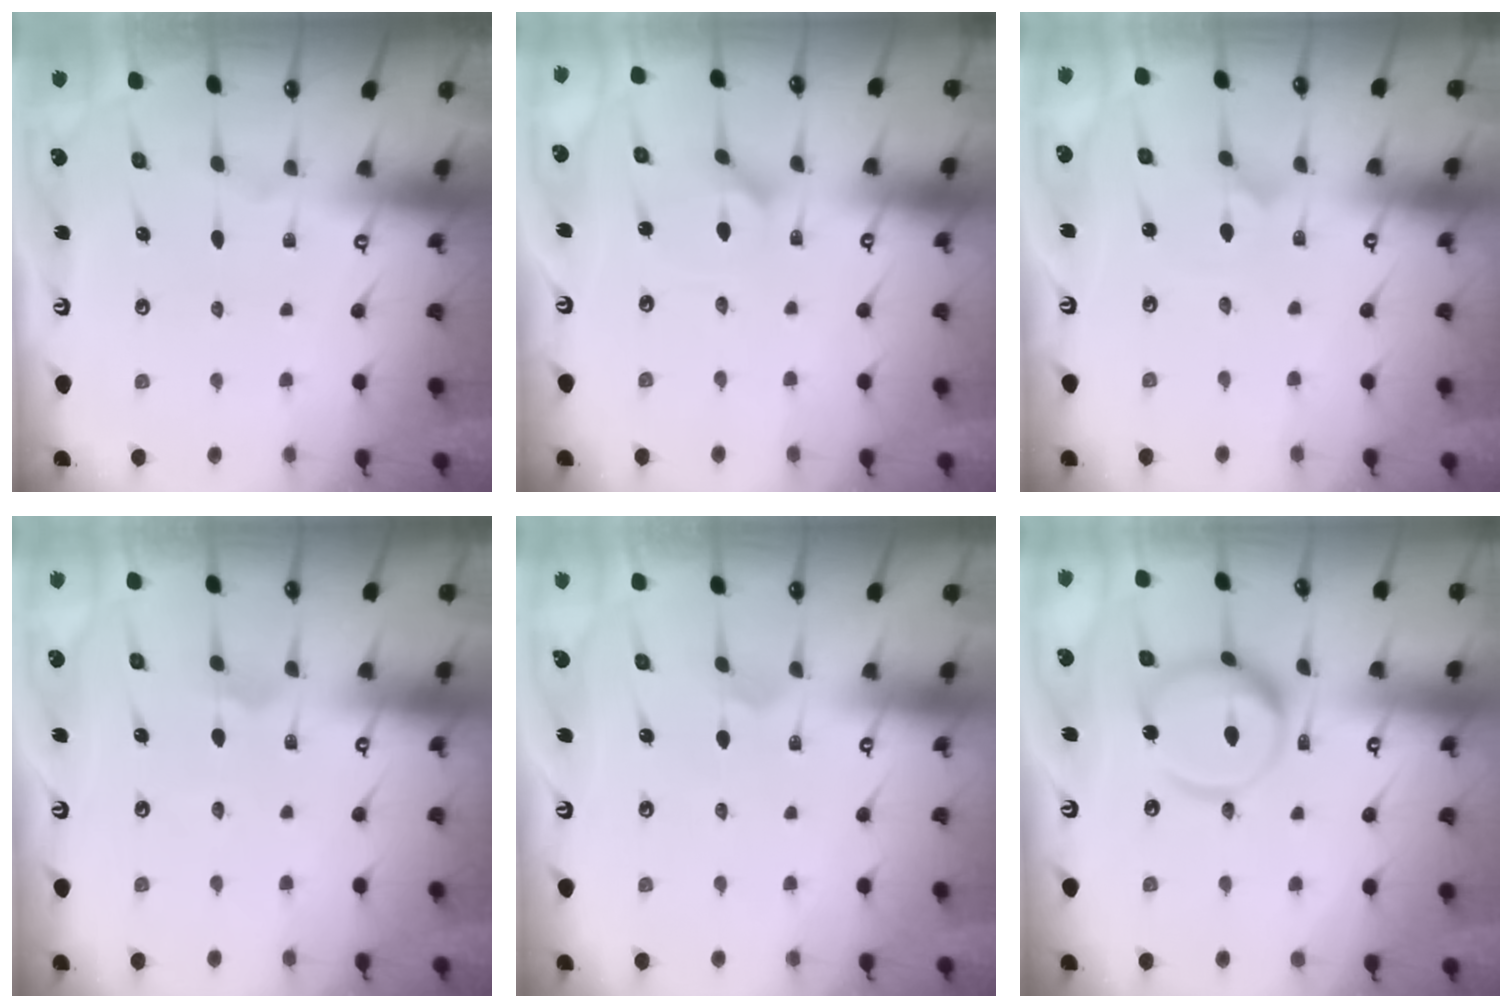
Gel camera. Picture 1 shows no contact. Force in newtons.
{"total": 2.7, "press": 2.6, "slide": 0.3}
{"total": 0.8, "press": 0.8, "slide": 0.1}
{"total": 3.5, "press": 3.4, "slide": 0.4}
{"total": 1.9, "press": 1.9, "slide": 0.1}
{"total": 13.7, "press": 13.7, "slide": 1.3}